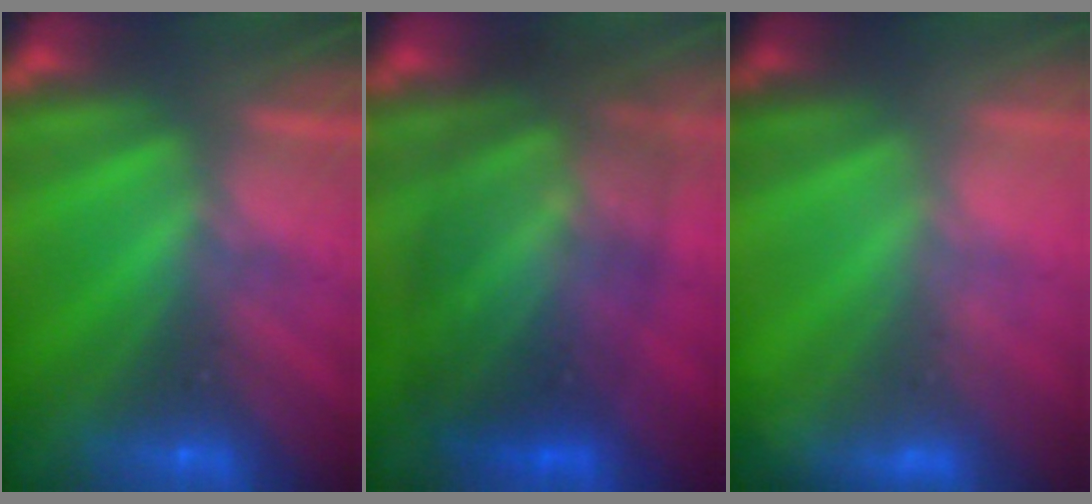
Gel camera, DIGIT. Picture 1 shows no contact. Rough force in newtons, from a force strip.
{"total": 10.6}
{"total": 3.2}